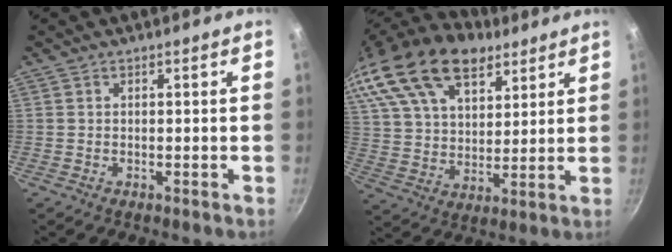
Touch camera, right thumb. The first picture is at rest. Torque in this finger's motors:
{"motor_torque": [1.03, 2.81, 0.96, 0.36, 0.28]}